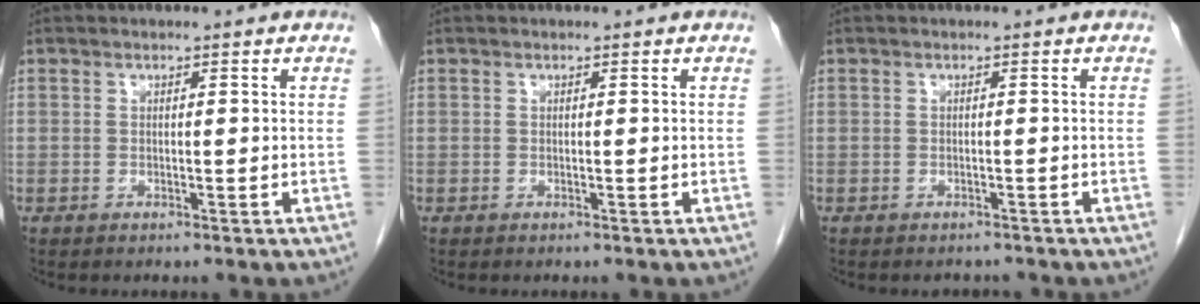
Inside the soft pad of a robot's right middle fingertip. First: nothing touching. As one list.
[{"total": 0.0}, {"total": 1.6, "force": [-1.4, 0.6, 0.0], "torque": [-0.003, -0.001, -0.020]}]